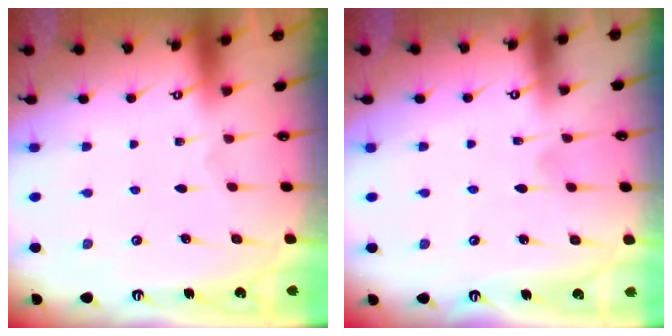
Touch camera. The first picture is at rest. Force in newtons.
{"total": 4.4, "press": 4.3, "slide": 0.6}